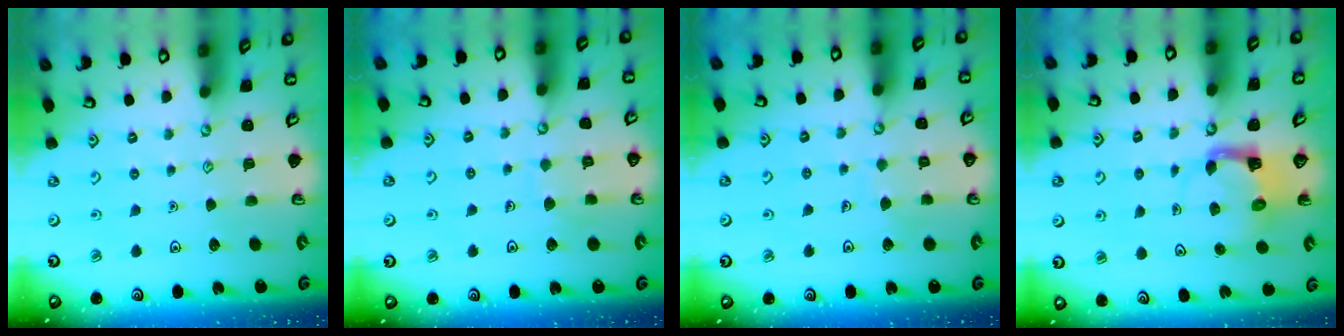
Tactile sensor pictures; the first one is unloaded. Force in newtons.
{"total": 4.6, "press": 4.6, "slide": 0.3}
{"total": 4.9, "press": 4.9, "slide": 0.2}
{"total": 3.9, "press": 3.8, "slide": 0.7}